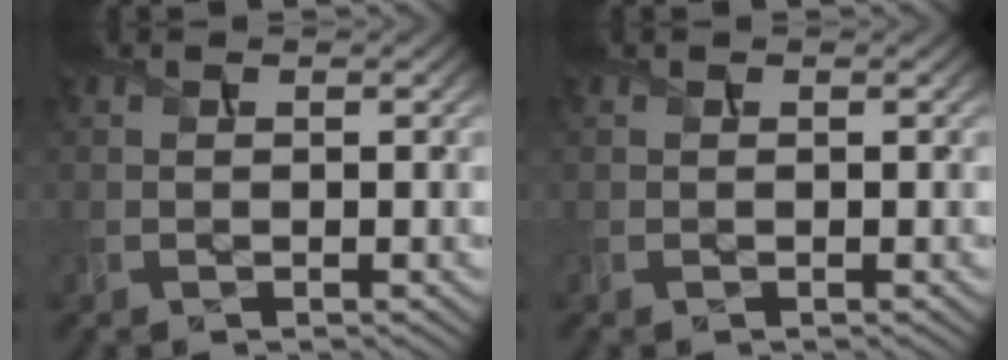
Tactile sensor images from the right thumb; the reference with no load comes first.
{"total": 0.0}